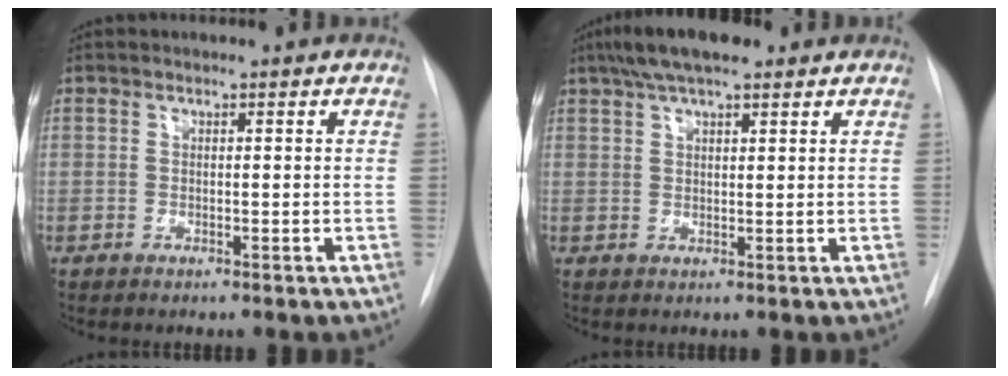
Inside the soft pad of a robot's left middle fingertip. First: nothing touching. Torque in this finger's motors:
{"motor_torque": [0.52, -0.49, 0.24, 0.01]}